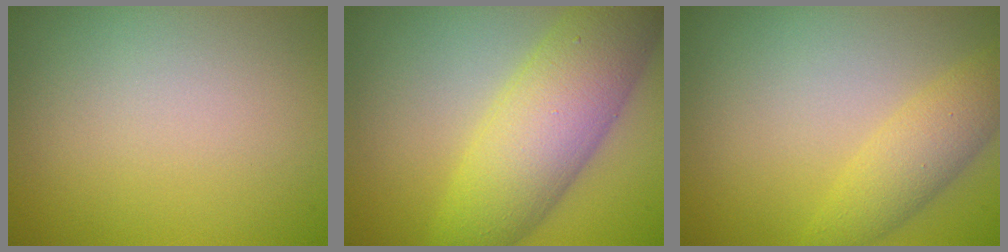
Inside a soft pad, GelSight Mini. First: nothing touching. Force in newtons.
{"total": 8.5, "press": 8.5, "slide": 0.2}
{"total": 3.5, "press": 3.5, "slide": 0.2}